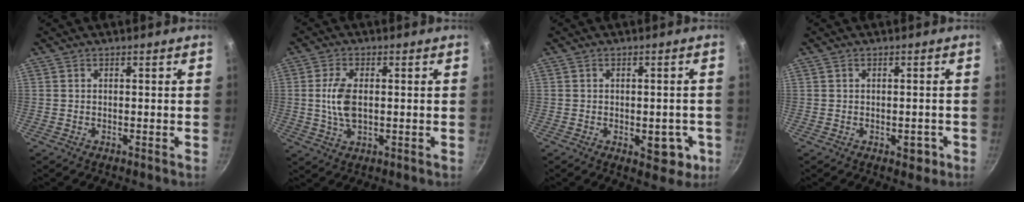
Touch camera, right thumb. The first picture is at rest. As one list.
[{"total": 6.6, "force": [0.3, 3.5, 5.6], "torque": [-0.116, -0.001, 0.007]}, {"total": 6.6, "force": [-2.0, 3.7, 5.1], "torque": [-0.031, 0.005, -0.021]}, {"total": 2.6, "force": [-1.0, 1.6, 1.9], "torque": [0.000, 0.011, -0.008]}]